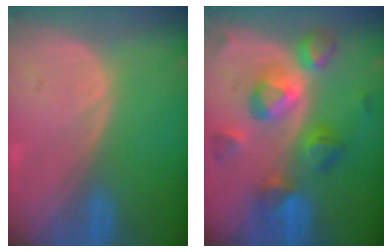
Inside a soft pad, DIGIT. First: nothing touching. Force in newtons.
{"total": 9.4, "press": 9.4, "slide": 0.6}